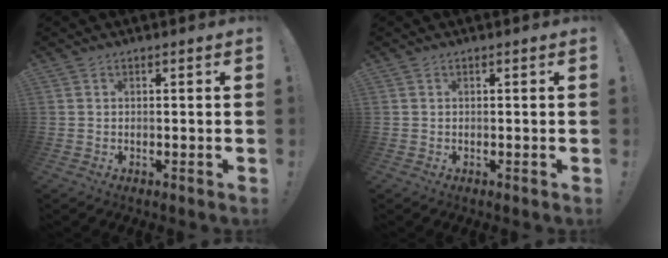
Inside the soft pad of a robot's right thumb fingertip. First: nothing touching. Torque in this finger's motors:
{"motor_torque": [-0.11, 0.10, -0.08, 0.07, 0.00]}